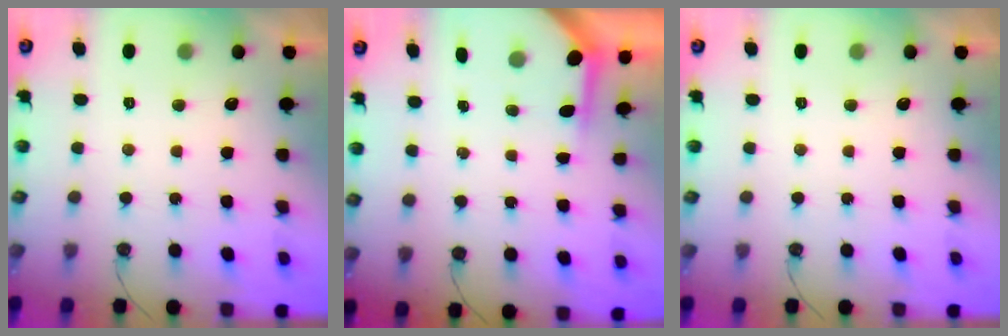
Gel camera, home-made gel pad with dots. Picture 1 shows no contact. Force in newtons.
{"total": 3.6, "press": 3.6, "slide": 0.4}
{"total": 0.0}